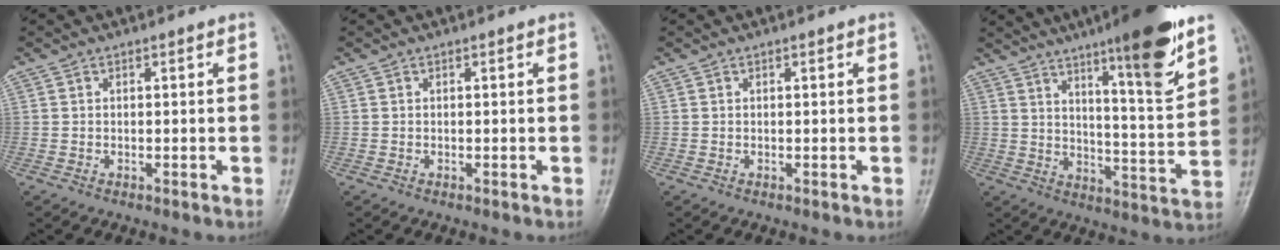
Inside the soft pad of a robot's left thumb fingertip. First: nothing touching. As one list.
[{"total": 0.0}, {"total": 0.0}, {"total": 16.4, "force": [10.3, 2.1, 12.6], "torque": [-0.170, -0.063, 0.159]}]